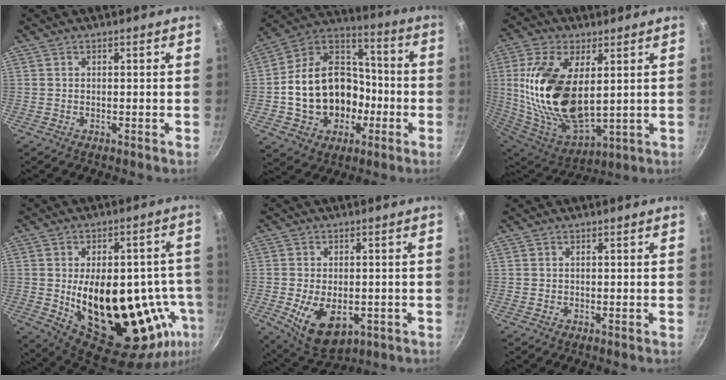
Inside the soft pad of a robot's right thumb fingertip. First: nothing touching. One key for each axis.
{"total": 21.2, "fx": -3.7, "fy": 16.7, "fz": 12.5, "tx": -0.184, "ty": 0.061, "tz": -0.055}
{"total": 22.0, "fx": 3.8, "fy": 11.7, "fz": 18.2, "tx": -0.353, "ty": -0.027, "tz": 0.084}
{"total": 24.9, "fx": -4.1, "fy": 13.7, "fz": 20.4, "tx": -0.259, "ty": 0.005, "tz": -0.038}
{"total": 11.1, "fx": -2.7, "fy": 6.7, "fz": 8.4, "tx": -0.123, "ty": -0.008, "tz": -0.027}
{"total": 0.0}